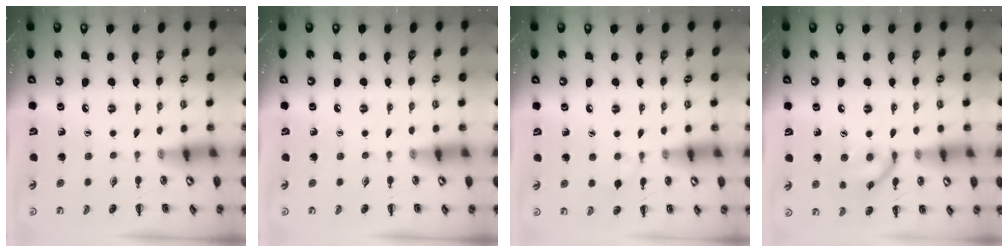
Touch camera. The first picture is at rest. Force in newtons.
{"total": 0.0}
{"total": 3.9, "press": 3.7, "slide": 1.4}
{"total": 11.0, "press": 11.0, "slide": 0.6}